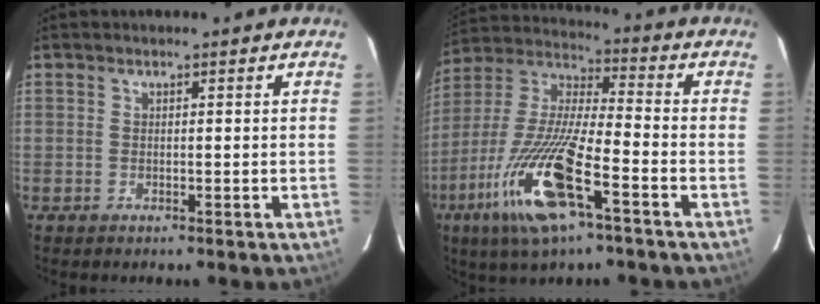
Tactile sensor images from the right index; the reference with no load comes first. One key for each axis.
{"total": 17.5, "fx": -8.2, "fy": 2.8, "fz": 15.1, "tx": -0.333, "ty": -0.025, "tz": -0.153}